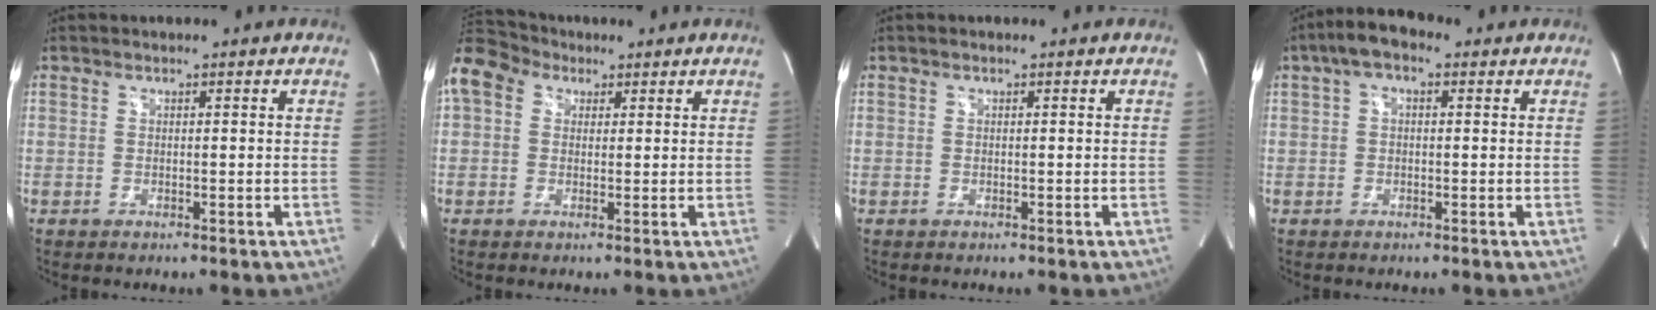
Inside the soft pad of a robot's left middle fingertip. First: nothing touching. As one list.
[{"total": 9.8, "force": [4.8, 7.2, 4.6], "torque": [-0.110, 0.058, 0.090]}, {"total": 0.0}, {"total": 5.0, "force": [2.1, 2.2, 4.0], "torque": [-0.078, 0.029, 0.031]}]